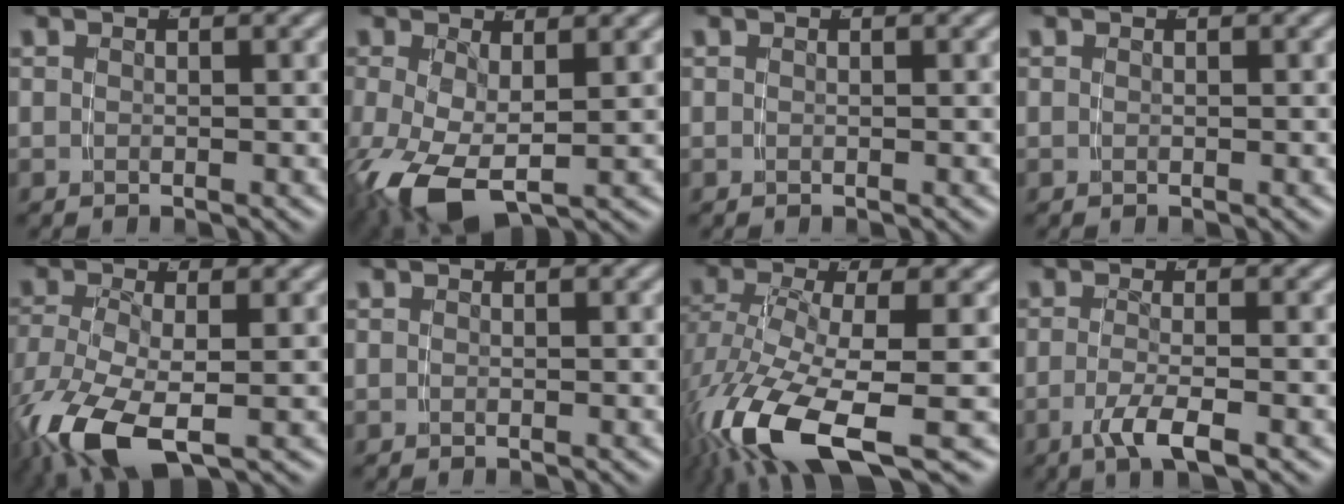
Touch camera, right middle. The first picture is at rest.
{"total": 6.4, "force": [-2.5, 3.4, 4.8], "torque": [-0.119, -0.045, -0.017]}
{"total": 0.0}
{"total": 0.0}
{"total": 7.1, "force": [-2.8, 3.4, 5.6], "torque": [-0.142, -0.046, -0.019]}
{"total": 0.0}
{"total": 9.1, "force": [-4.3, 3.4, 7.3], "torque": [-0.164, -0.052, -0.039]}
{"total": 3.2, "force": [-1.8, 0.0, 2.6], "torque": [-0.058, -0.017, -0.023]}